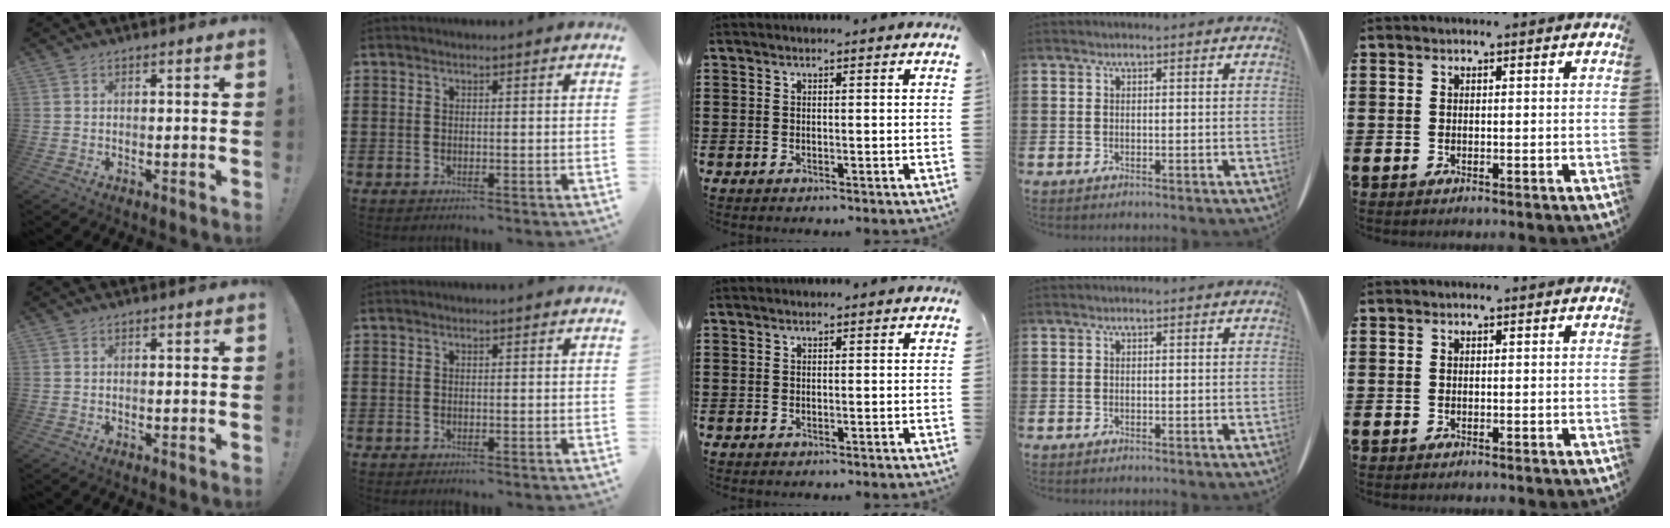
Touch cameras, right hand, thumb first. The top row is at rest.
{}